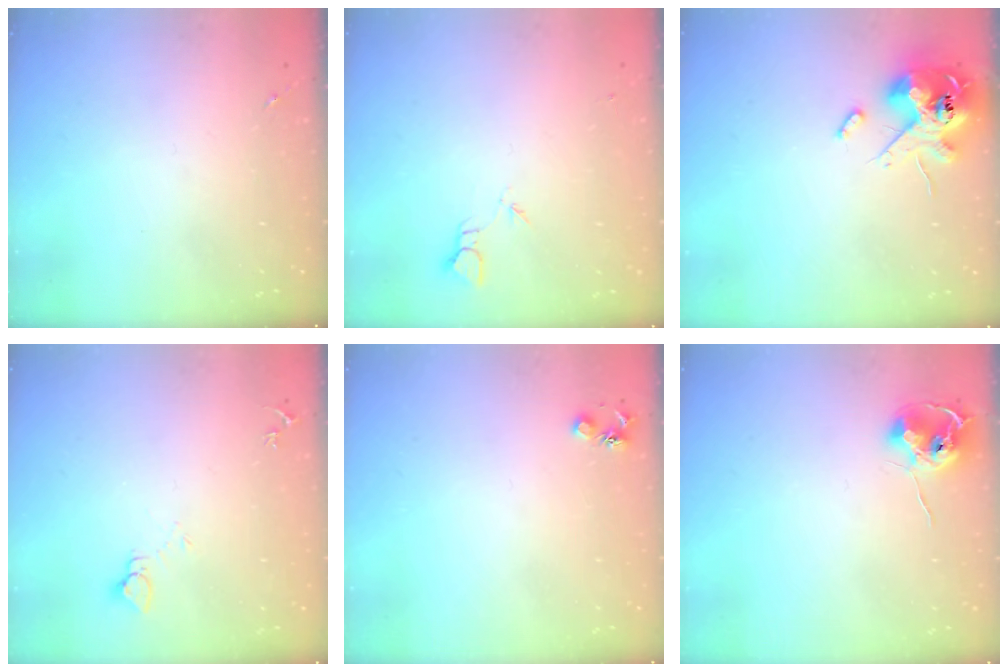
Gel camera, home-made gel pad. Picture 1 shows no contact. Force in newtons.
{"total": 2.4, "press": 2.4, "slide": 0.2}
{"total": 13.8, "press": 13.6, "slide": 2.2}
{"total": 3.7, "press": 3.7, "slide": 0.3}
{"total": 4.5, "press": 4.5, "slide": 0.6}
{"total": 9.1, "press": 9.1, "slide": 0.6}